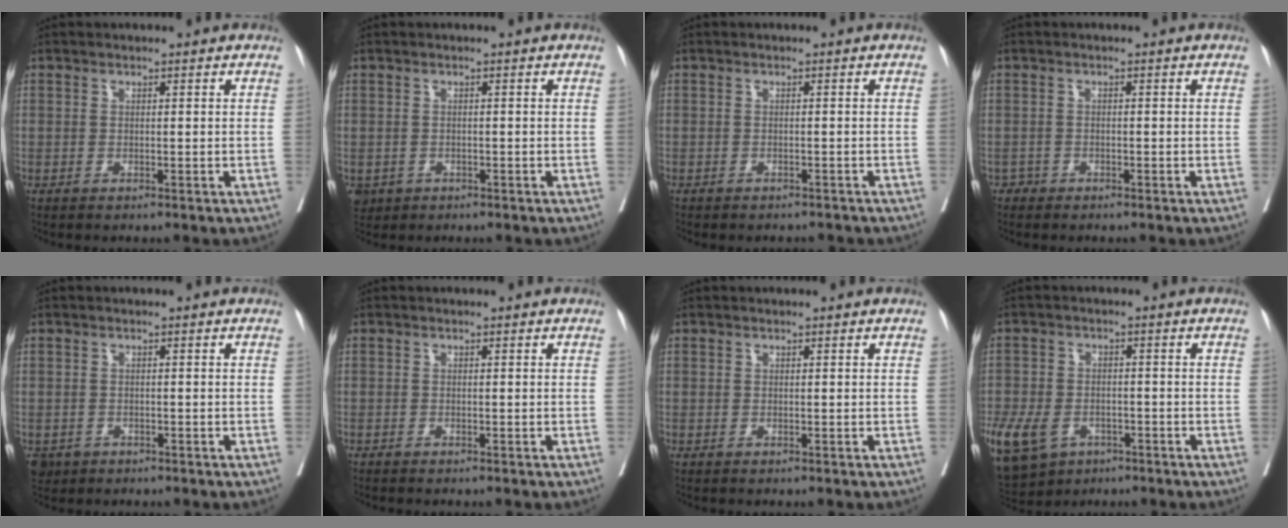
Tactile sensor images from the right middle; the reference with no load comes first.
{"total": 3.4, "force": [-1.7, 2.9, 0.8], "torque": [-0.012, 0.000, -0.023]}
{"total": 3.5, "force": [-3.3, 1.1, 0.8], "torque": [-0.009, 0.001, -0.040]}
{"total": 0.9, "force": [-0.4, 0.3, -0.7], "torque": [0.007, 0.006, -0.013]}
{"total": 2.9, "force": [-1.7, 2.3, 0.6], "torque": [-0.009, 0.001, -0.025]}
{"total": 0.6, "force": [-0.2, -0.3, -0.5], "torque": [0.007, 0.002, -0.010]}
{"total": 0.0}
{"total": 19.2, "force": [-9.4, 14.1, 9.0], "torque": [-0.300, -0.021, -0.147]}